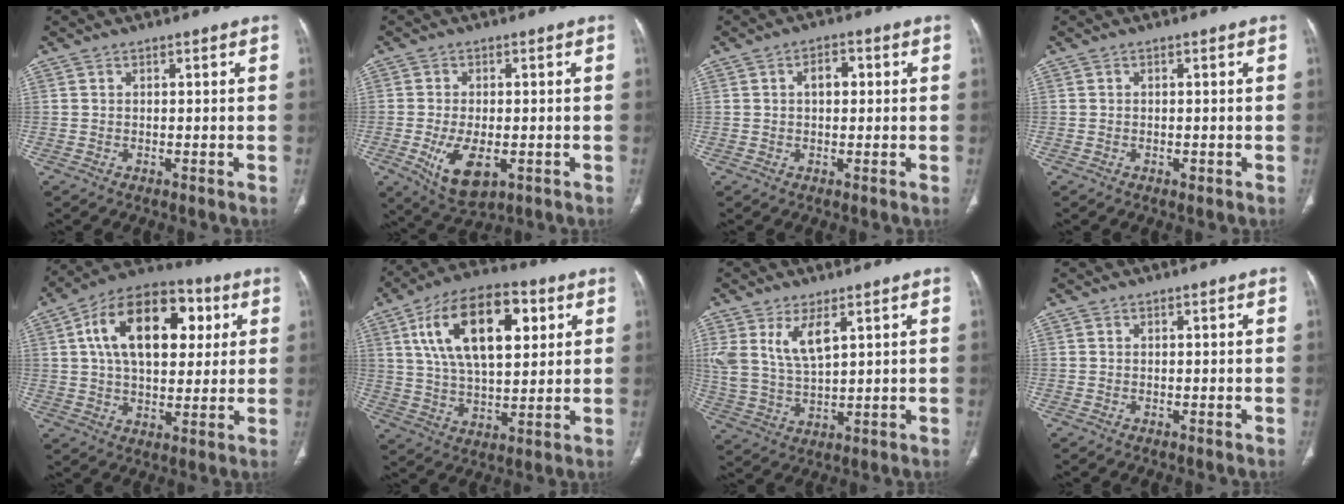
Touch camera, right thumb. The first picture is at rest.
{"total": 8.9, "force": [-2.6, 4.6, 7.2], "torque": [-0.130, -0.009, -0.031]}
{"total": 3.7, "force": [0.7, 2.3, 2.8], "torque": [-0.036, 0.010, 0.009]}
{"total": 0.8, "force": [-0.3, 0.5, 0.5], "torque": [-0.006, -0.001, -0.004]}
{"total": 20.7, "force": [5.6, 12.1, 15.9], "torque": [-0.228, 0.010, 0.082]}
{"total": 20.0, "force": [6.8, 10.0, 16.0], "torque": [-0.252, -0.003, 0.116]}
{"total": 8.3, "force": [4.0, 3.5, 6.4], "torque": [-0.128, -0.018, 0.091]}
{"total": 0.0}